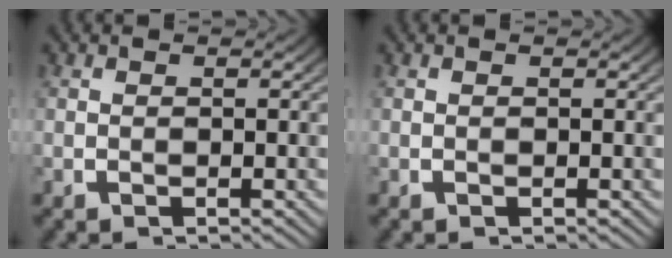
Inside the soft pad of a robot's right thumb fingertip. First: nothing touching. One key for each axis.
{"total": 0.0}